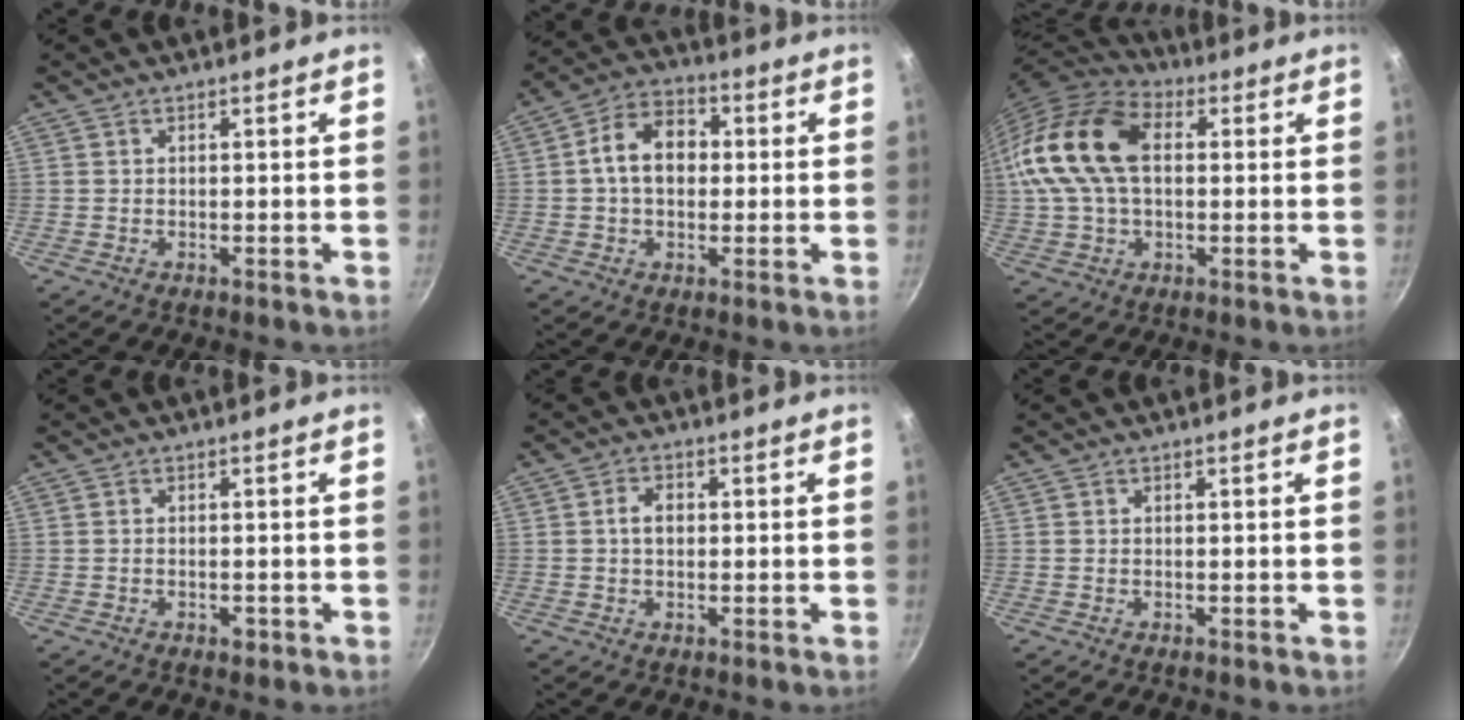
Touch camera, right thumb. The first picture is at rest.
{"total": 10.2, "force": [0.7, 7.3, 7.1], "torque": [-0.087, 0.026, -0.005]}
{"total": 18.0, "force": [2.5, 11.6, 13.5], "torque": [-0.256, 0.027, 0.030]}
{"total": 1.3, "force": [-0.7, 0.6, 0.8], "torque": [-0.014, 0.002, -0.010]}
{"total": 3.4, "force": [0.1, 2.4, 2.3], "torque": [-0.028, 0.010, 0.000]}
{"total": 0.0}